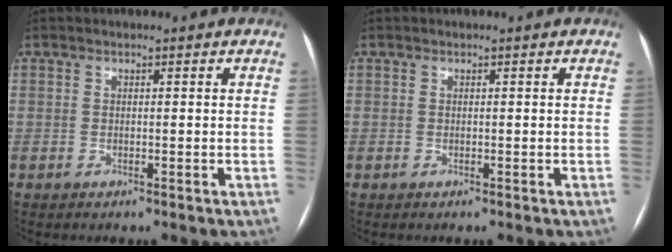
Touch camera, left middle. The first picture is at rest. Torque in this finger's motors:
{"motor_torque": [-0.01, 0.01, 0.01, 0.00]}